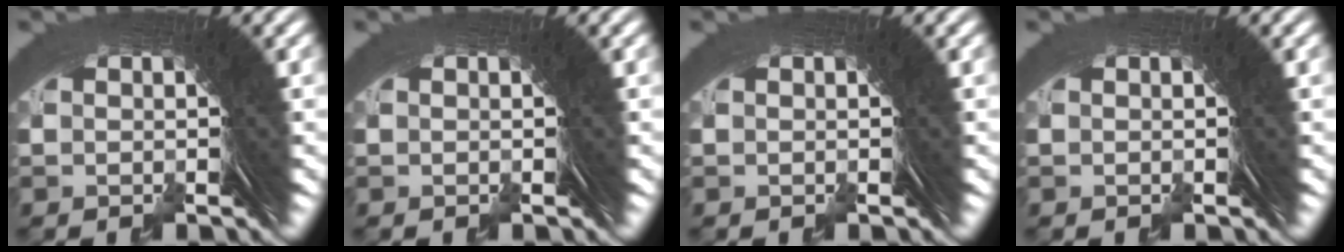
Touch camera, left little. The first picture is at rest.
{"total": 0.0}
{"total": 0.0}
{"total": 0.0}